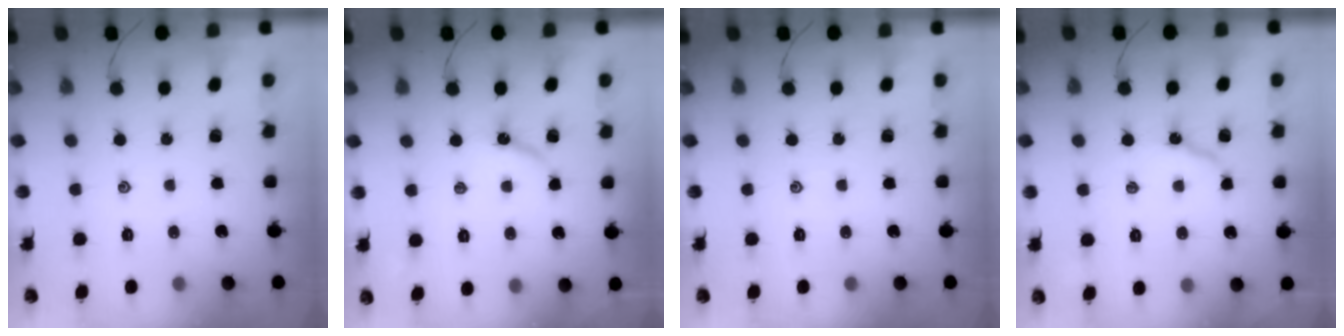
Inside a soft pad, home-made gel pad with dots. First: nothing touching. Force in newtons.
{"total": 4.2, "press": 4.2, "slide": 0.4}
{"total": 0.0}
{"total": 5.3, "press": 5.3, "slide": 0.2}